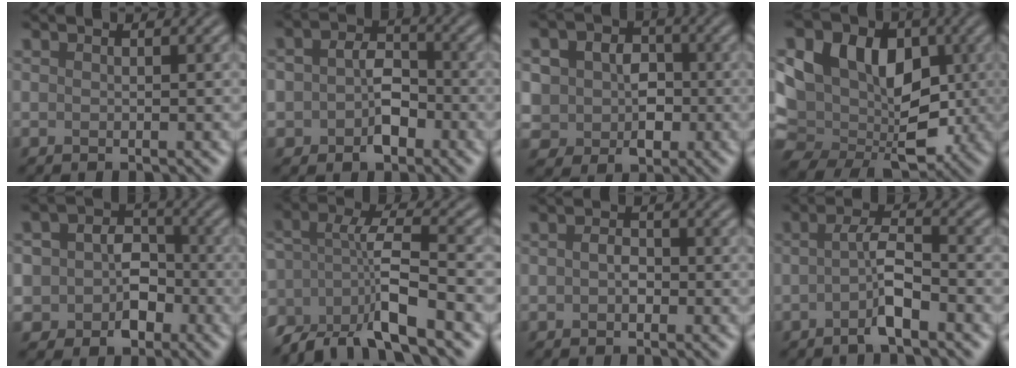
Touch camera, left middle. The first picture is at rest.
{"total": 4.2, "force": [-1.0, 3.0, 2.8], "torque": [-0.045, -0.004, -0.022]}
{"total": 7.3, "force": [0.3, 6.3, 3.8], "torque": [-0.062, 0.014, -0.011]}
{"total": 11.4, "force": [1.1, 8.7, 7.3], "torque": [-0.108, 0.012, 0.008]}
{"total": 6.1, "force": [-1.0, 5.0, 3.3], "torque": [-0.029, -0.005, -0.029]}
{"total": 6.5, "force": [-4.1, 1.6, 4.8], "torque": [-0.079, 0.003, -0.084]}
{"total": 1.4, "force": [-0.2, 1.0, 1.0], "torque": [-0.017, 0.001, -0.007]}
{"total": 3.2, "force": [-1.4, 0.7, 2.8], "torque": [-0.055, 0.009, -0.032]}